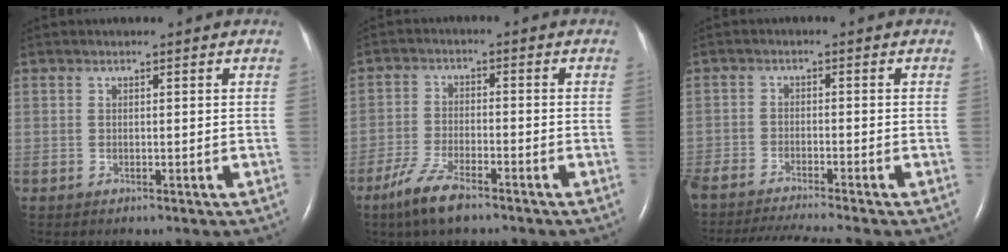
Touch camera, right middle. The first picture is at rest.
{"total": 6.9, "force": [-4.9, 1.4, 4.7], "torque": [-0.104, -0.012, -0.090]}
{"total": 11.0, "force": [-10.0, -0.9, 4.4], "torque": [-0.055, -0.021, -0.163]}